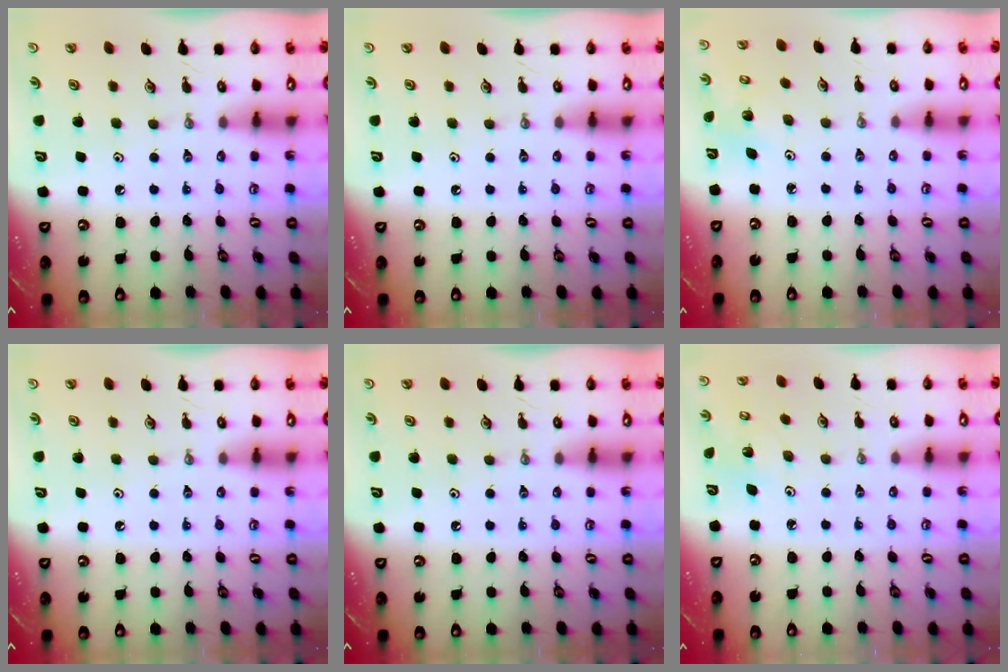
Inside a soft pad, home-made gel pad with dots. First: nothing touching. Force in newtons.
{"total": 0.0}
{"total": 2.7, "press": 2.7, "slide": 0.2}
{"total": 0.0}
{"total": 0.0}
{"total": 2.2, "press": 2.2, "slide": 0.2}